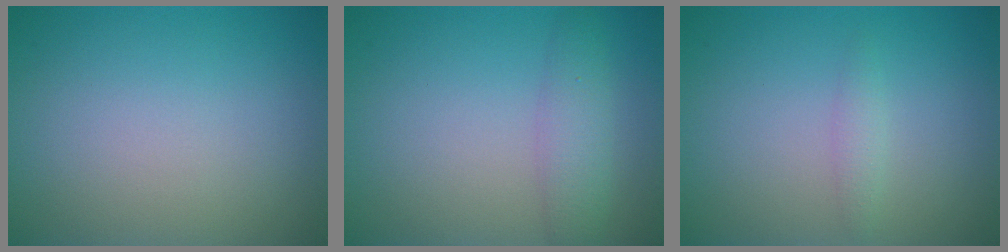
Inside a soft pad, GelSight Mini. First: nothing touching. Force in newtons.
{"total": 2.8, "press": 2.8, "slide": 0.1}
{"total": 1.0, "press": 1.0, "slide": 0.0}